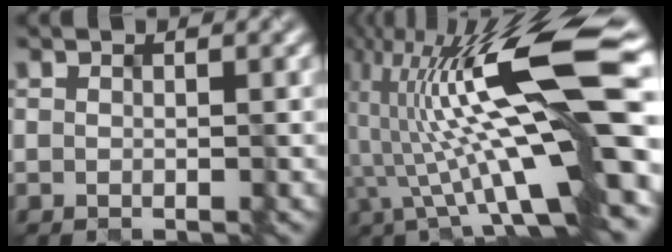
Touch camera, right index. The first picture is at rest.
{"total": 15.3, "force": [0.1, 3.4, 14.9], "torque": [-0.250, 0.018, 0.004]}